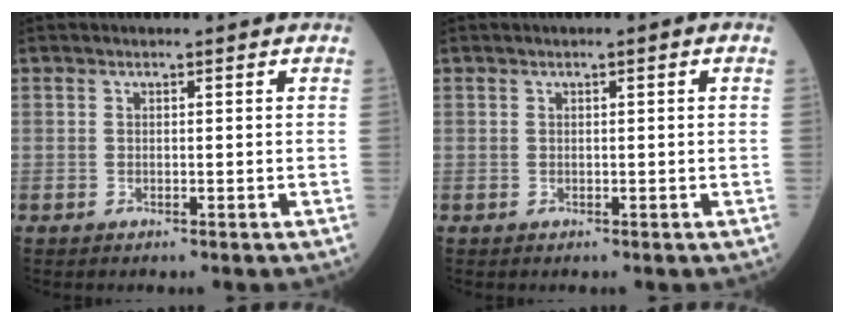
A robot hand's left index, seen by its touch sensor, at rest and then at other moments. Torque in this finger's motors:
{"motor_torque": [-0.07, -0.45, -0.65, 0.00]}